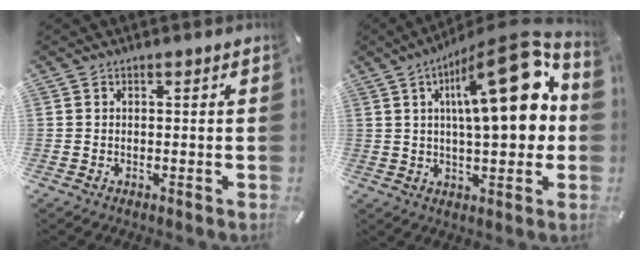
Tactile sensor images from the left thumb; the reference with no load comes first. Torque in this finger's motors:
{"motor_torque": [2.46, 2.55, 1.61, -1.17, 0.46]}